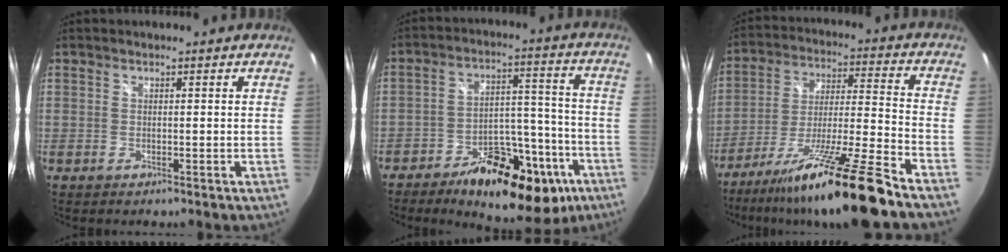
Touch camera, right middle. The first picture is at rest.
{"total": 26.3, "force": [-16.7, 11.3, 16.9], "torque": [-0.244, 0.021, -0.231]}
{"total": 18.4, "force": [-14.3, -1.5, 11.5], "torque": [-0.207, -0.022, -0.242]}